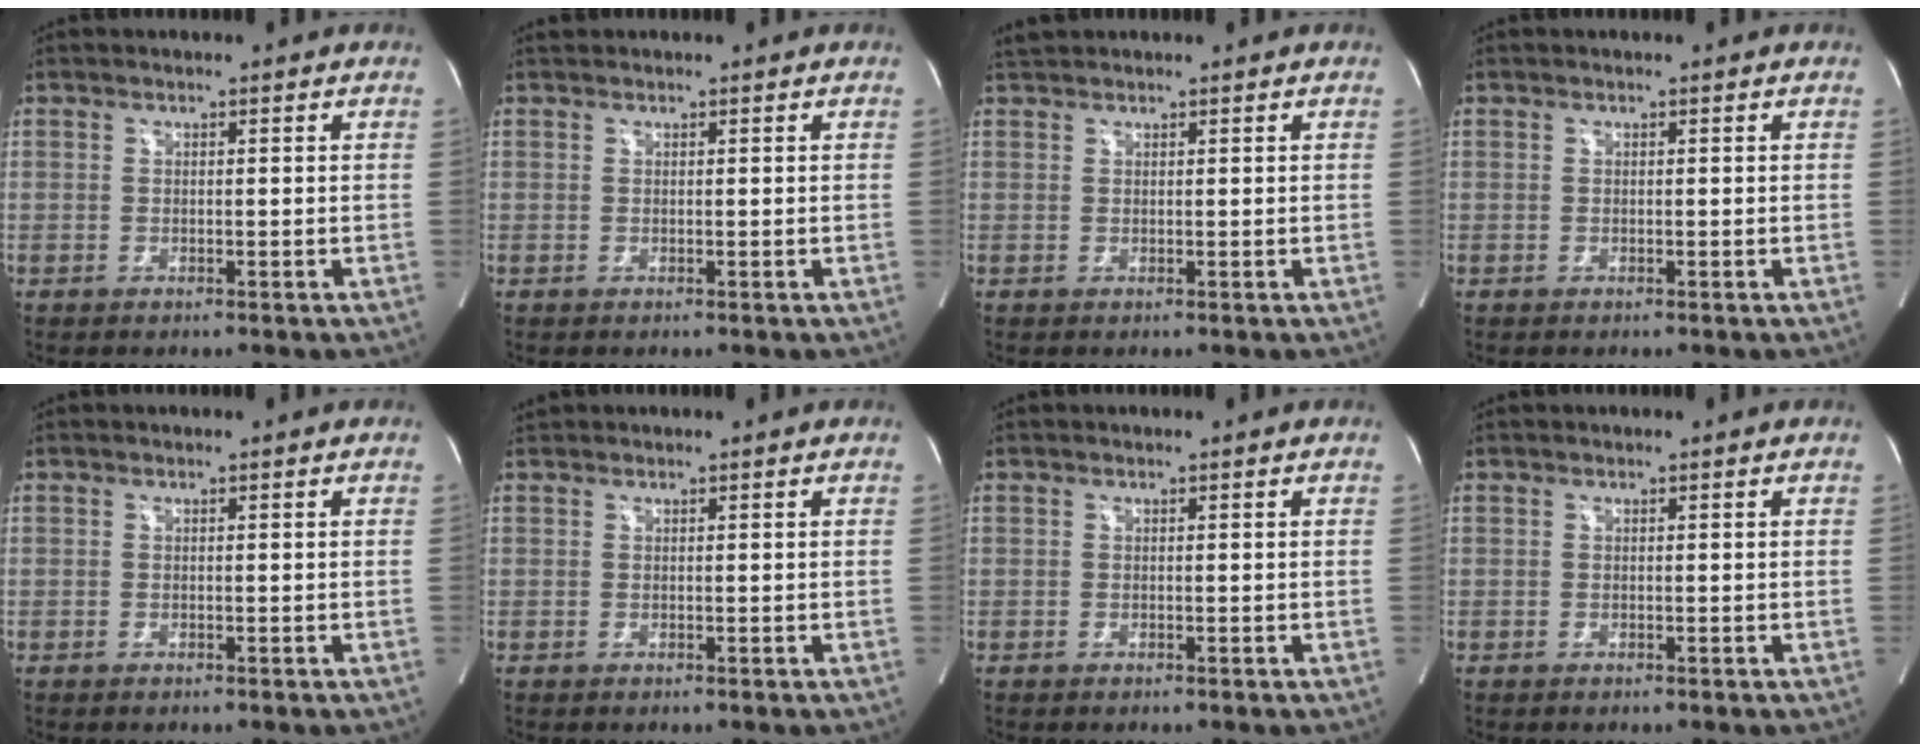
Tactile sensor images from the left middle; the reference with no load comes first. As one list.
[{"total": 0.5, "force": [0.5, 0.1, 0.0], "torque": [-0.008, 0.015, 0.013]}, {"total": 1.5, "force": [1.5, 0.3, 0.2], "torque": [-0.012, 0.017, 0.032]}, {"total": 0.0}, {"total": 0.0}, {"total": 0.6, "force": [0.5, 0.2, -0.1], "torque": [-0.008, 0.015, 0.014]}, {"total": 0.0}, {"total": 0.0}]